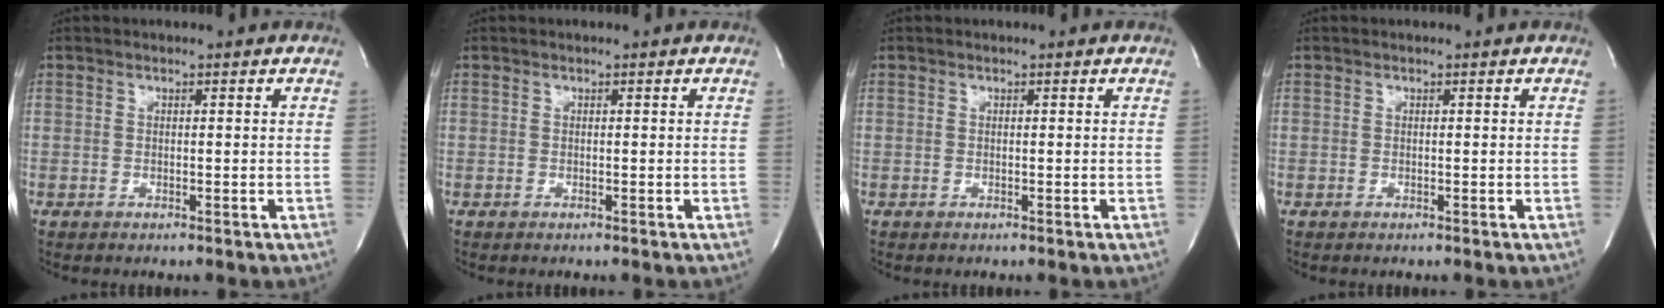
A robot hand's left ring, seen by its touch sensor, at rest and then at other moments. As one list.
[{"total": 0.0}, {"total": 0.0}, {"total": 0.0}]